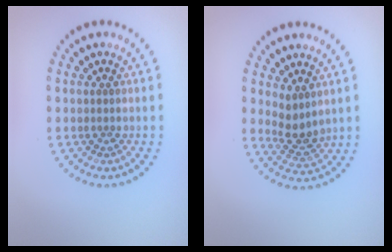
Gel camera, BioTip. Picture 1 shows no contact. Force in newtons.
{"total": 2.6, "press": 2.0, "slide": 1.5}